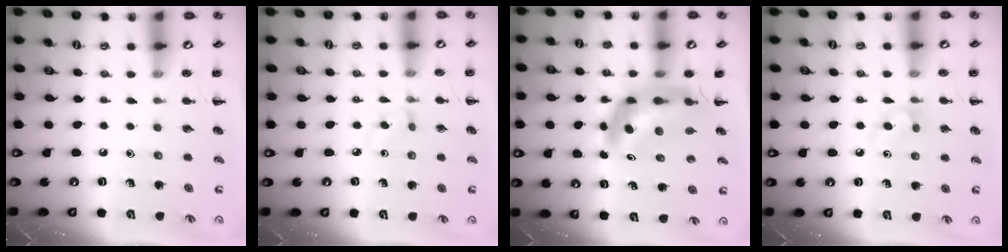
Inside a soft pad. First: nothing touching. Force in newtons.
{"total": 2.9, "press": 2.6, "slide": 1.2}
{"total": 8.8, "press": 8.3, "slide": 3.0}
{"total": 4.9, "press": 4.7, "slide": 1.5}